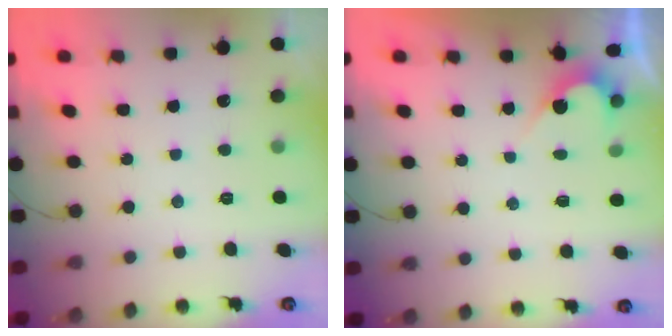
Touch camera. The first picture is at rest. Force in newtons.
{"total": 2.7, "press": 2.7, "slide": 0.1}